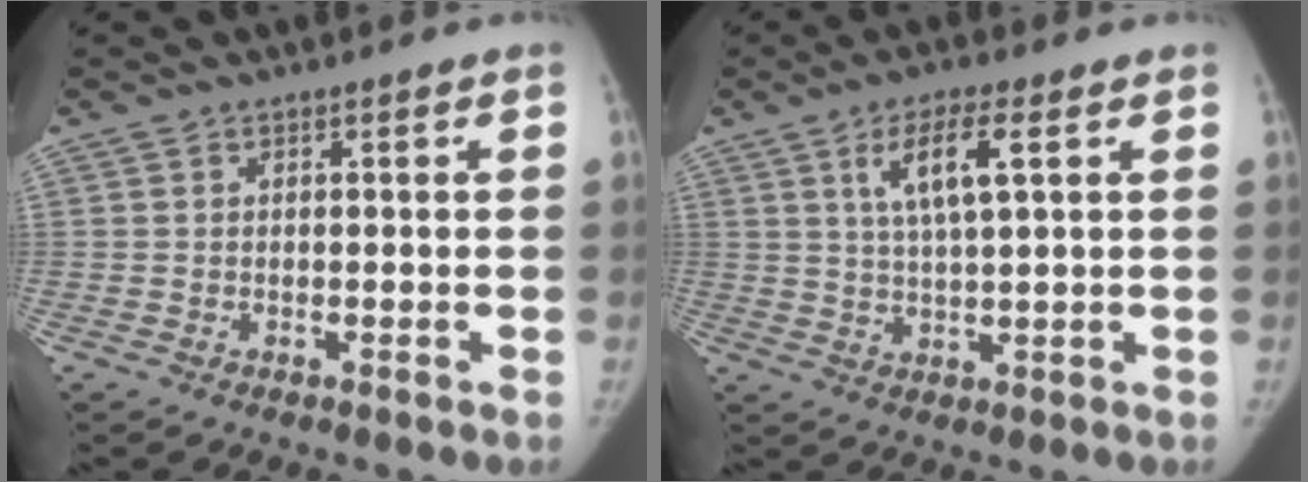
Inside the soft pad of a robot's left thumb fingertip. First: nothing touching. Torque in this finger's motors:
{"motor_torque": [1.00, 0.71, 0.72, -1.07, 0.30]}